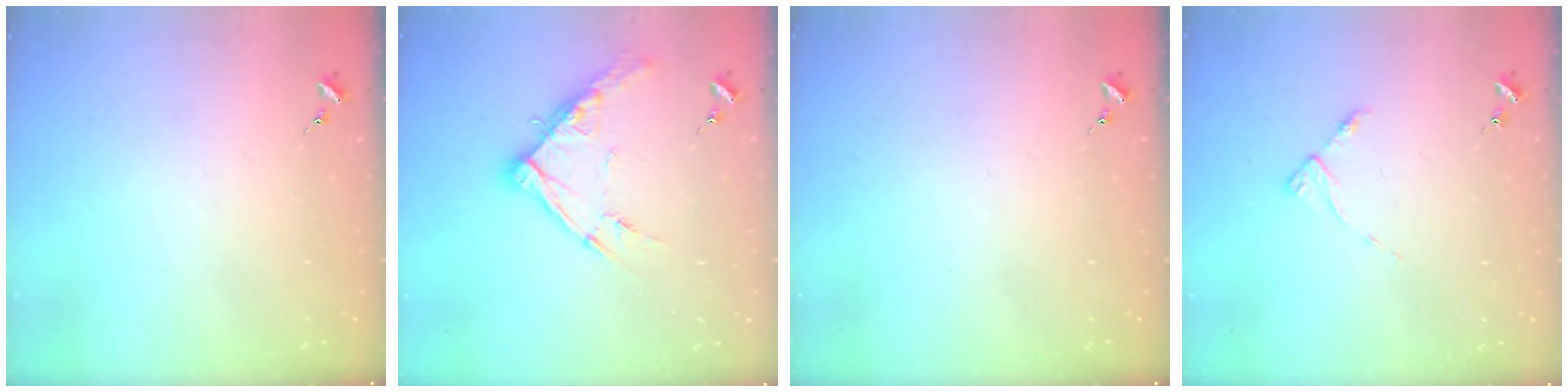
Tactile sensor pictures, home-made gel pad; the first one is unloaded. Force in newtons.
{"total": 12.4, "press": 12.3, "slide": 1.0}
{"total": 0.0}
{"total": 4.4, "press": 4.3, "slide": 0.7}